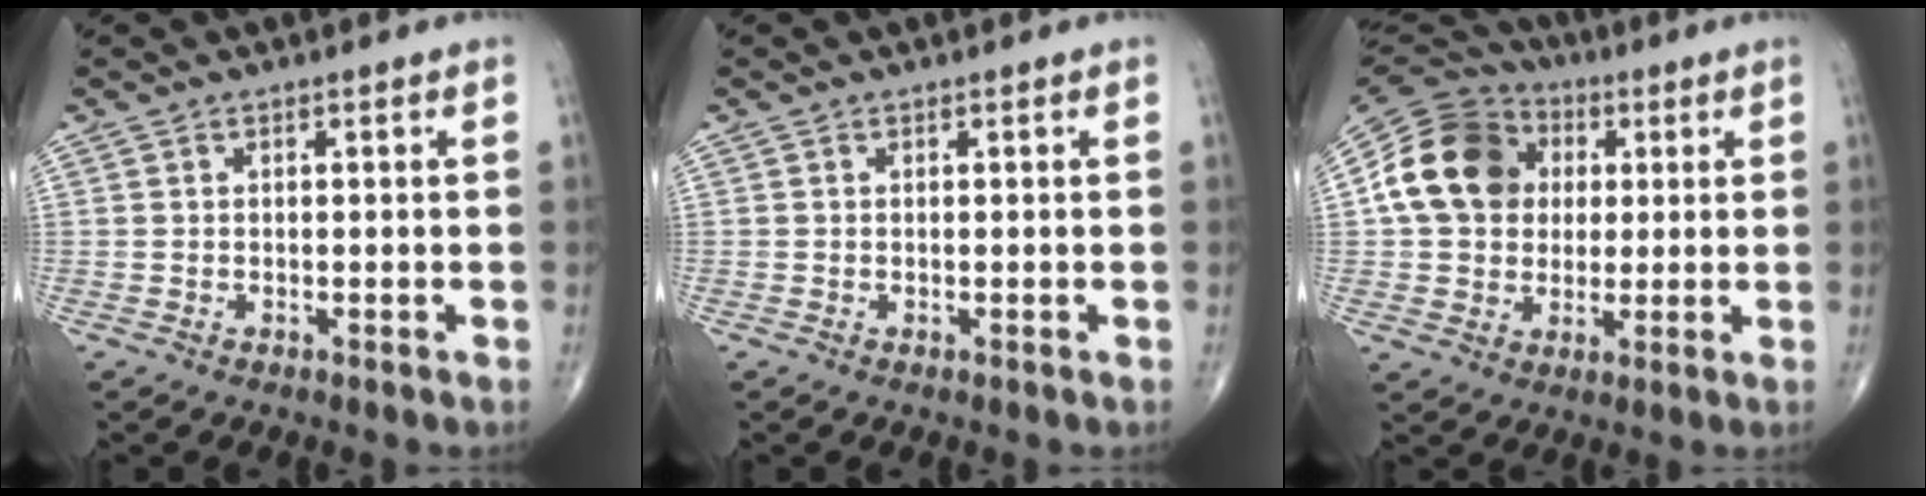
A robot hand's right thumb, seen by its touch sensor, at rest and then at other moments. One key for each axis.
{"total": 0.0}
{"total": 16.5, "fx": 2.8, "fy": 13.5, "fz": 9.1, "tx": -0.154, "ty": 0.017, "tz": 0.043}